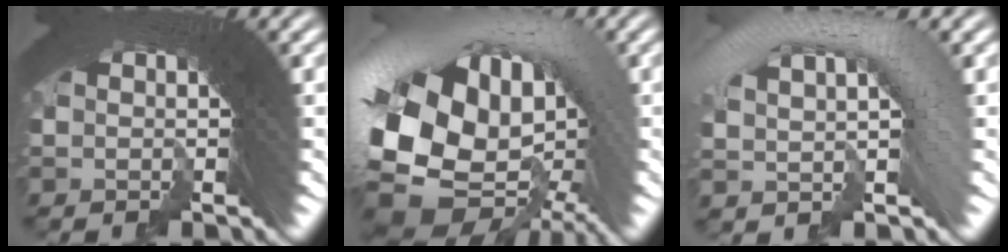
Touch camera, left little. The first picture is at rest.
{"total": 15.2, "force": [-2.4, 10.9, 10.3], "torque": [-0.211, -0.020, -0.043]}
{"total": 5.2, "force": [0.7, 2.7, 4.4], "torque": [-0.074, 0.020, 0.005]}